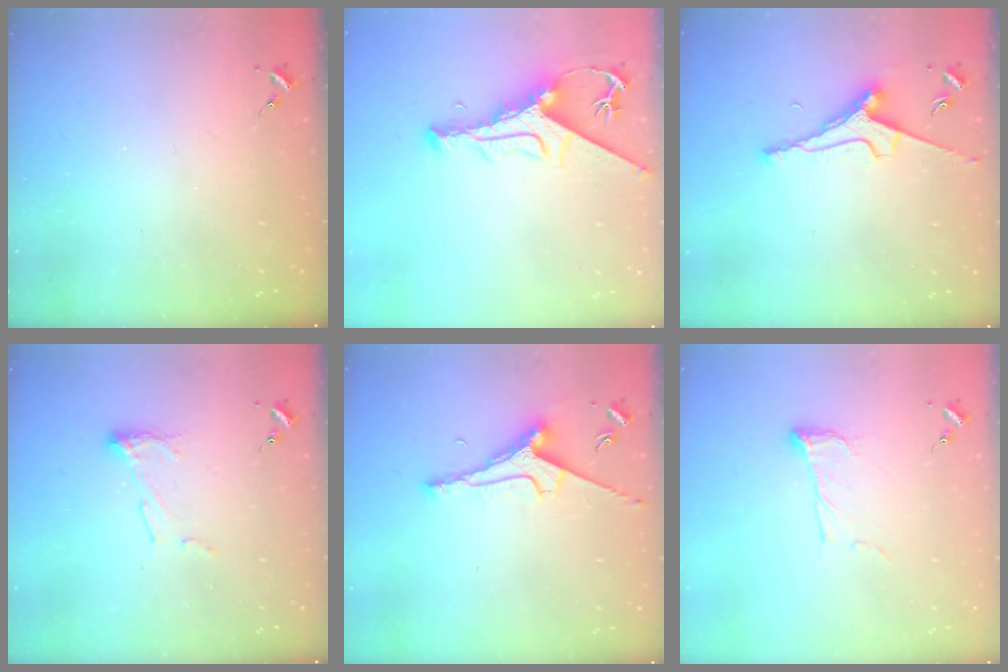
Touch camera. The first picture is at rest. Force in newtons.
{"total": 11.0, "press": 10.9, "slide": 1.4}
{"total": 7.6, "press": 7.5, "slide": 1.2}
{"total": 6.9, "press": 6.9, "slide": 0.2}
{"total": 7.5, "press": 7.4, "slide": 0.9}
{"total": 7.7, "press": 7.7, "slide": 0.1}